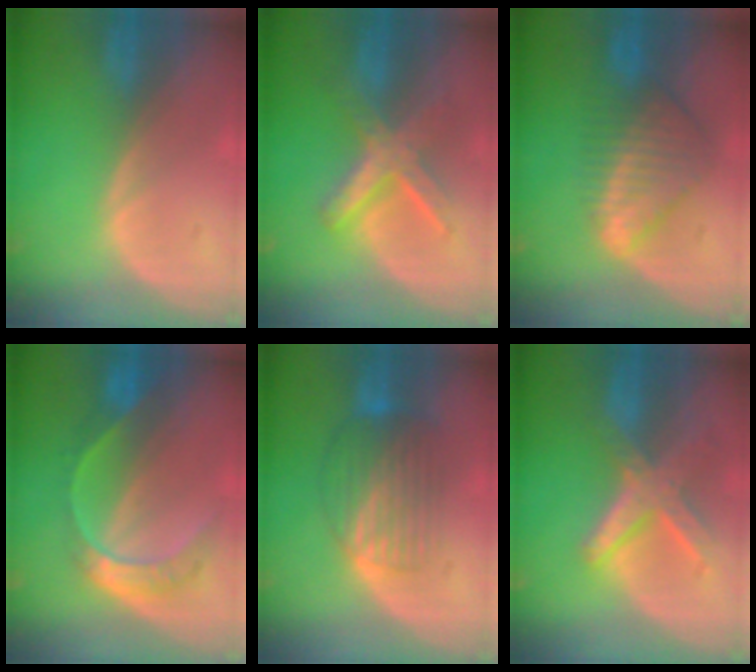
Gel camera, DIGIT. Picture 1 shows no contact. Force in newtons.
{"total": 7.2, "press": 7.2, "slide": 0.4}
{"total": 8.5, "press": 7.4, "slide": 4.2}
{"total": 7.7, "press": 6.4, "slide": 4.3}
{"total": 7.6, "press": 6.9, "slide": 3.2}
{"total": 8.2, "press": 7.0, "slide": 4.2}